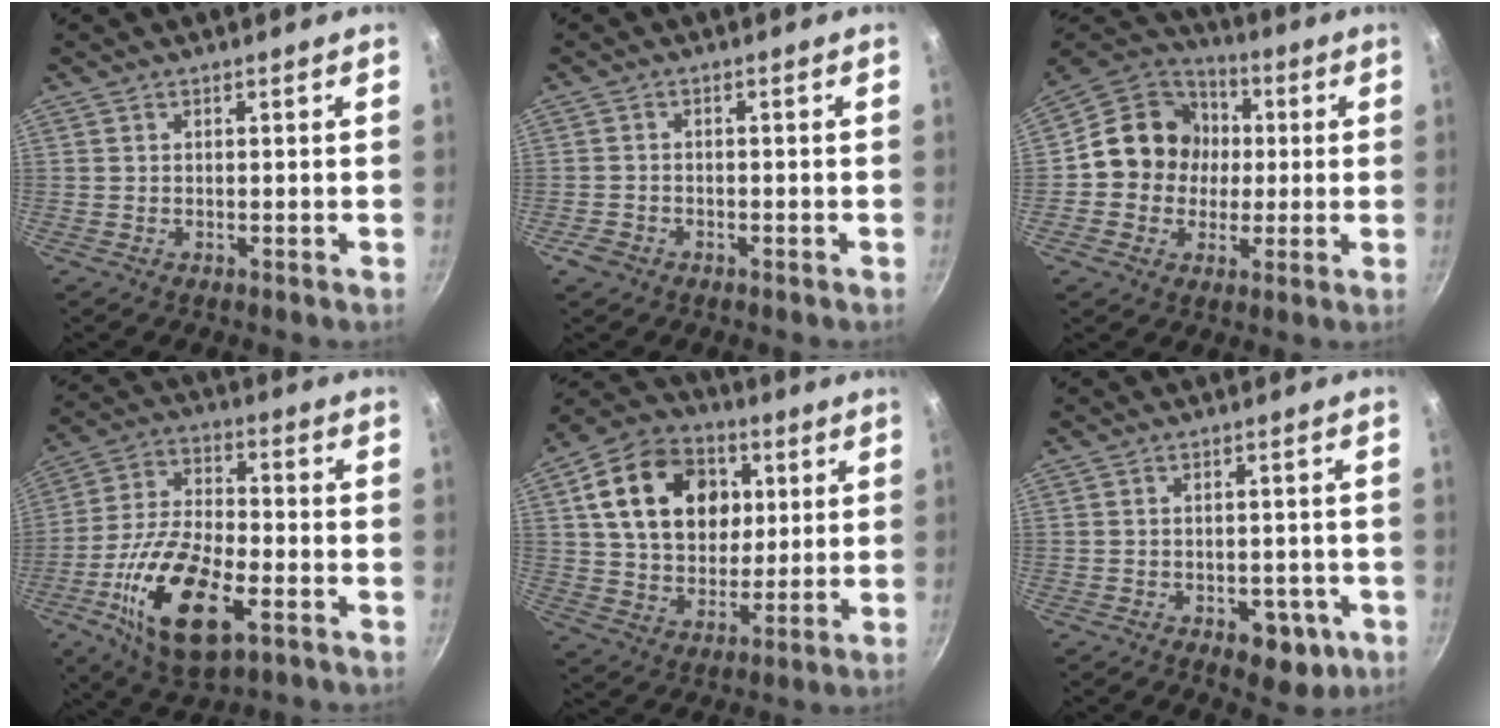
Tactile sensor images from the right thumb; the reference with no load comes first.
{"total": 2.7, "force": [-1.6, 1.8, 1.0], "torque": [-0.024, 0.017, -0.028]}
{"total": 14.3, "force": [0.6, 13.0, 5.9], "torque": [-0.064, 0.026, -0.004]}
{"total": 19.8, "force": [-7.4, 9.0, 15.9], "torque": [-0.298, 0.019, -0.138]}
{"total": 20.3, "force": [5.1, 15.3, 12.4], "torque": [-0.181, 0.009, 0.084]}
{"total": 7.9, "force": [-3.2, 4.6, 5.6], "torque": [-0.043, 0.012, -0.032]}